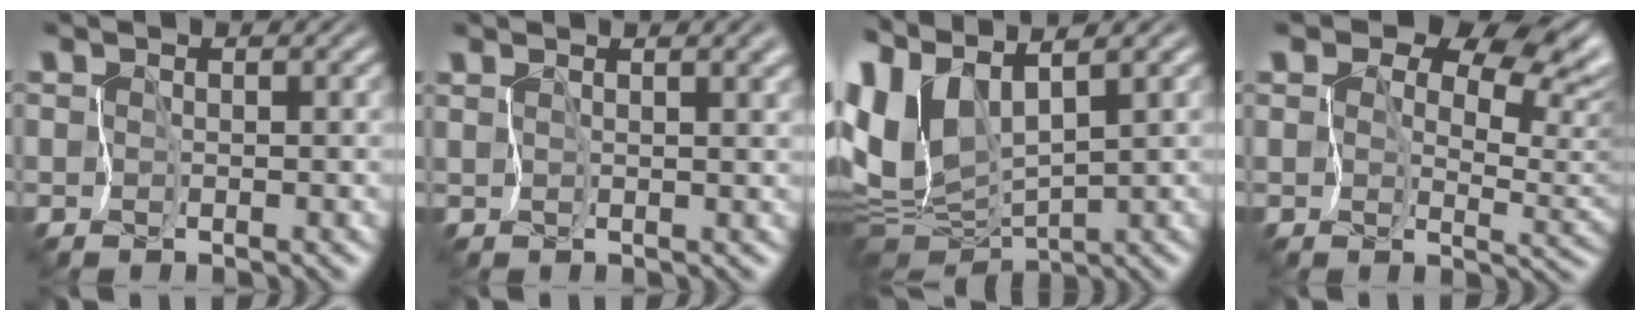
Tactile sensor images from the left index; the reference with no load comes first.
{"total": 4.8, "force": [2.7, 1.8, 3.5], "torque": [-0.055, 0.017, 0.040]}
{"total": 8.5, "force": [3.1, 3.7, 7.0], "torque": [-0.171, -0.003, 0.066]}
{"total": 14.2, "force": [9.1, 7.6, 7.8], "torque": [-0.140, 0.038, 0.138]}